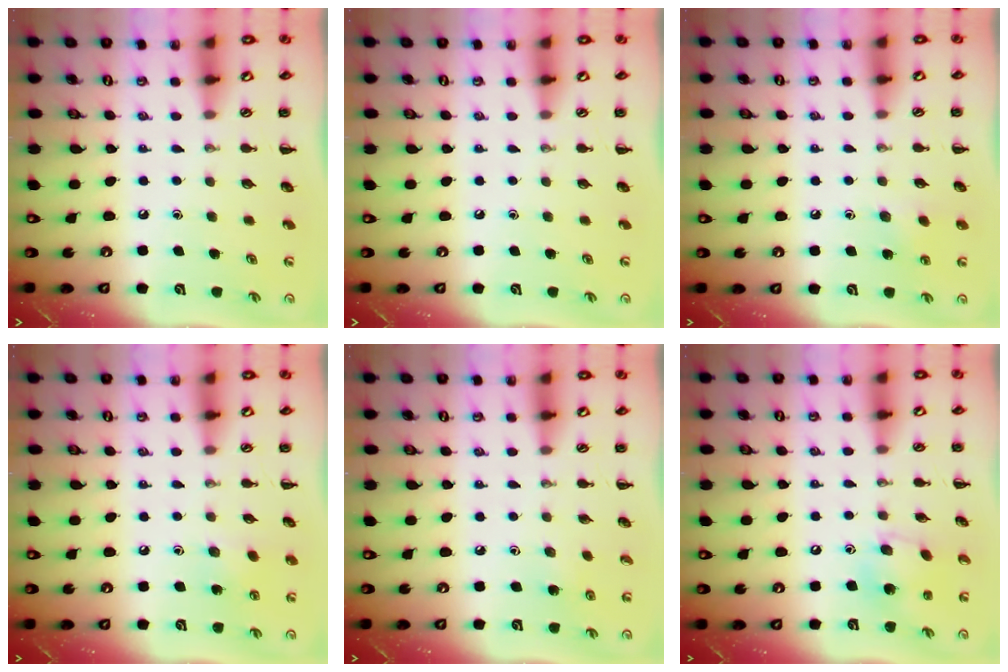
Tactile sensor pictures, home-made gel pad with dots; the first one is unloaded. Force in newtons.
{"total": 0.0}
{"total": 5.3, "press": 5.0, "slide": 1.6}
{"total": 4.0, "press": 3.9, "slide": 1.0}
{"total": 3.0, "press": 2.8, "slide": 1.0}
{"total": 8.5, "press": 8.3, "slide": 2.2}